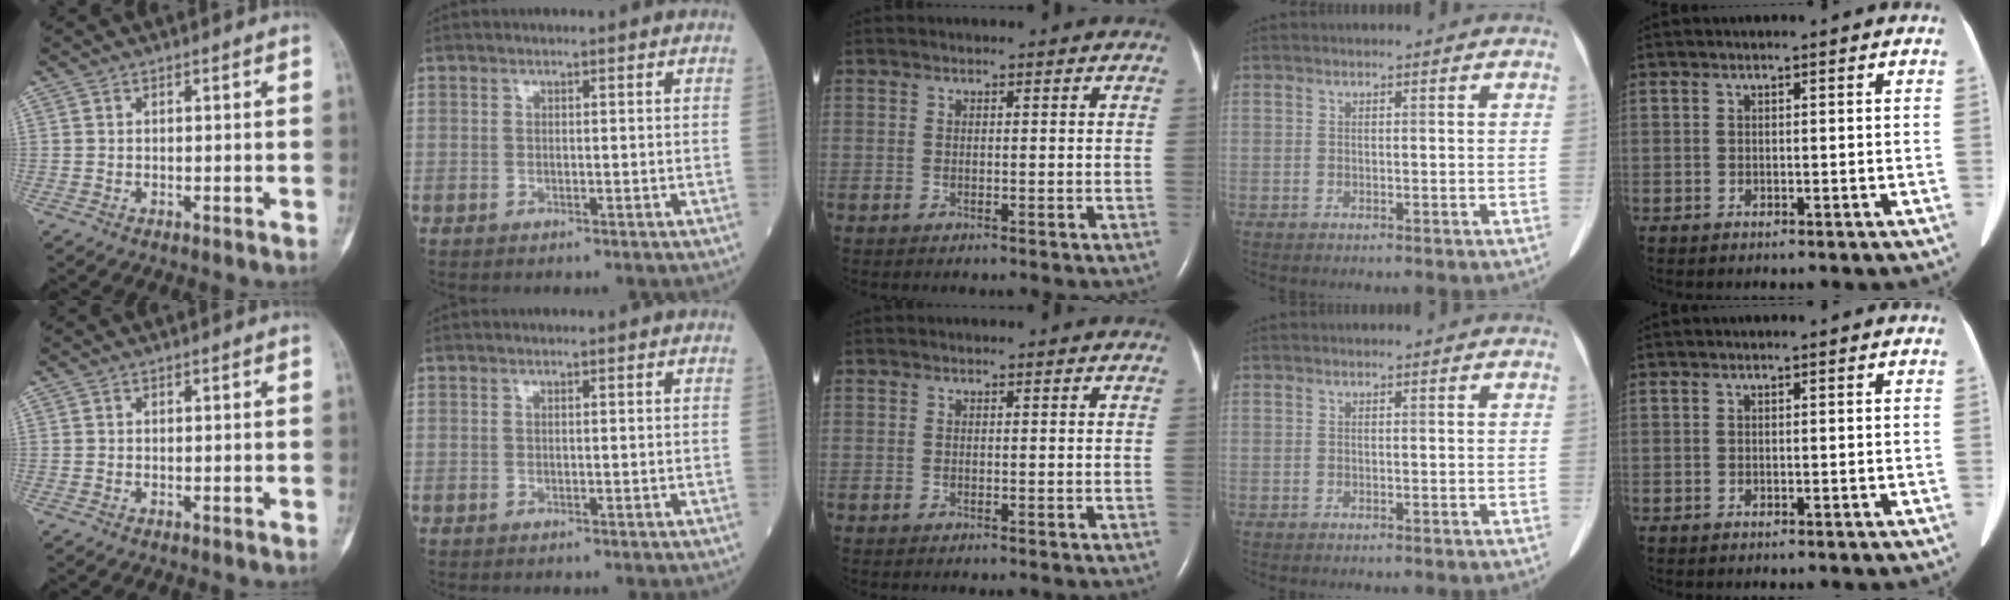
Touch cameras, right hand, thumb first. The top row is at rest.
{}